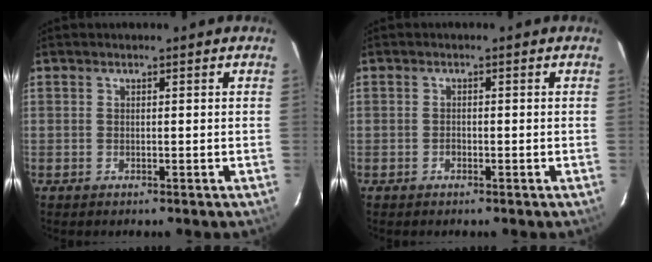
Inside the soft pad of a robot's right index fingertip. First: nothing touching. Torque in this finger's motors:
{"motor_torque": [0.15, -0.05, 0.07, 0.00]}